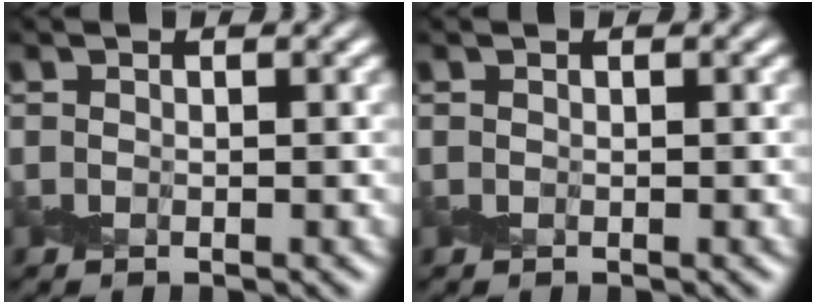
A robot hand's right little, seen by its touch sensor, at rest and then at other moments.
{"total": 0.0}